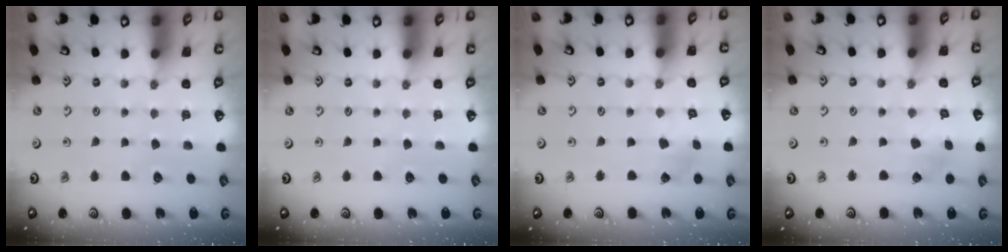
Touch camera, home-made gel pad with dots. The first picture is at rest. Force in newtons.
{"total": 0.0}
{"total": 2.7, "press": 2.7, "slide": 0.3}
{"total": 3.0, "press": 3.0, "slide": 0.4}